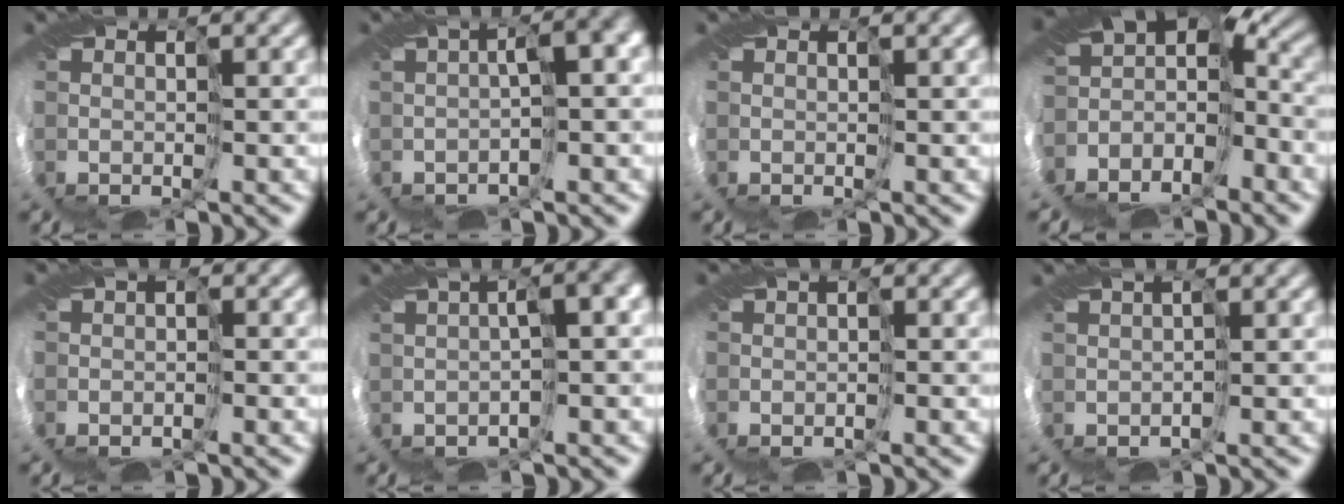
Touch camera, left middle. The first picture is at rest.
{"total": 3.9, "force": [-0.9, 1.0, 3.7], "torque": [-0.039, 0.013, -0.010]}
{"total": 0.0}
{"total": 8.7, "force": [-6.3, 4.2, 4.2], "torque": [-0.080, -0.001, -0.069]}
{"total": 2.8, "force": [-1.3, 2.0, 1.5], "torque": [-0.018, 0.005, -0.021]}
{"total": 4.0, "force": [-0.8, 1.2, 3.7], "torque": [-0.044, 0.013, -0.007]}
{"total": 1.8, "force": [-0.9, 1.2, 1.0], "torque": [-0.013, 0.003, -0.009]}
{"total": 0.9, "force": [0.1, 0.8, 0.5], "torque": [-0.010, 0.010, 0.005]}